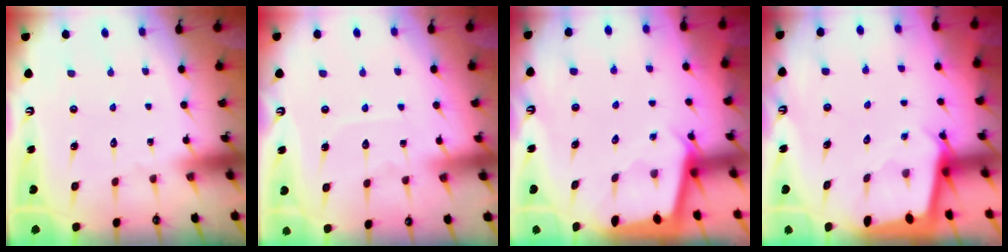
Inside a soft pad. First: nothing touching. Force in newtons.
{"total": 4.8, "press": 4.8, "slide": 0.5}
{"total": 2.0, "press": 2.0, "slide": 0.2}
{"total": 2.4, "press": 2.4, "slide": 0.1}